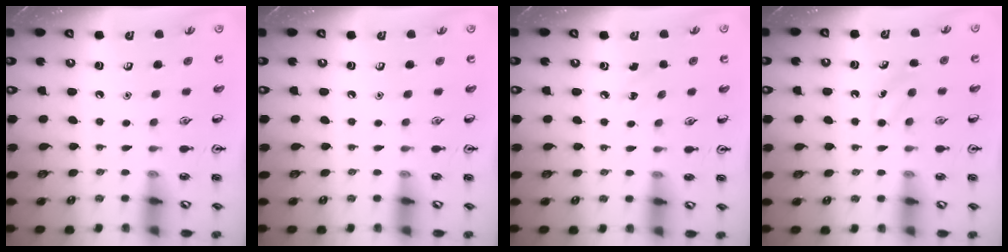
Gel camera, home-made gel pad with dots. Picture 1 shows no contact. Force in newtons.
{"total": 0.0}
{"total": 4.7, "press": 4.4, "slide": 1.6}
{"total": 3.4, "press": 3.2, "slide": 1.1}